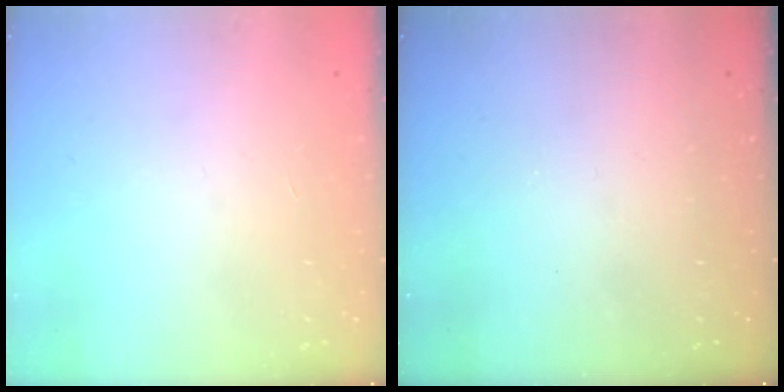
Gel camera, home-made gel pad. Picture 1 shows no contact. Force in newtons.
{"total": 0.0}